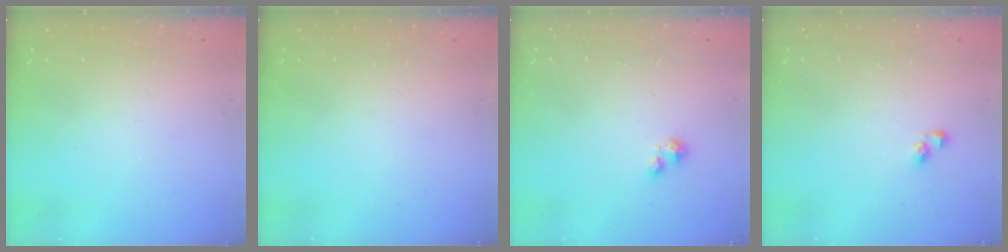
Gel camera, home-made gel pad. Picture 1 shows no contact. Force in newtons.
{"total": 0.0}
{"total": 1.7, "press": 1.7, "slide": 0.4}
{"total": 3.4, "press": 3.4, "slide": 0.0}